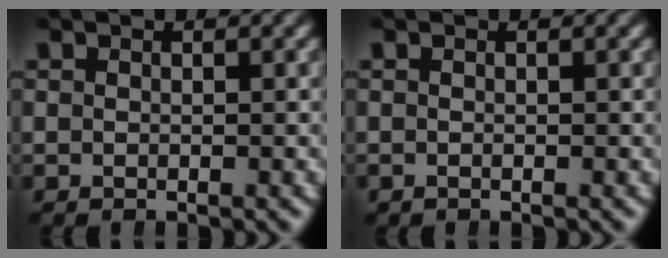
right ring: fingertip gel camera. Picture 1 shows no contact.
{"total": 0.0}